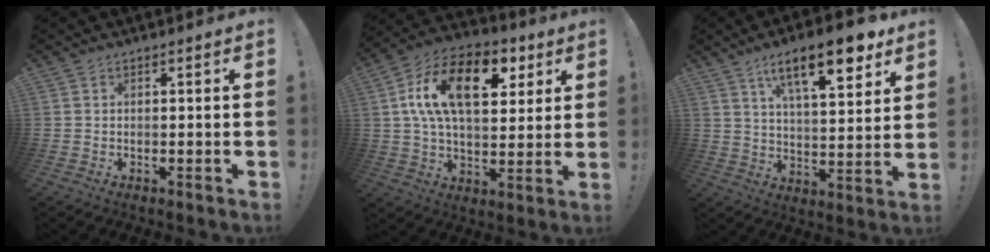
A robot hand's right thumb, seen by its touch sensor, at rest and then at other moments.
{"total": 19.8, "force": [6.6, 11.4, 14.8], "torque": [-0.236, -0.014, 0.109]}
{"total": 17.3, "force": [9.8, 5.4, 13.2], "torque": [-0.205, -0.044, 0.153]}